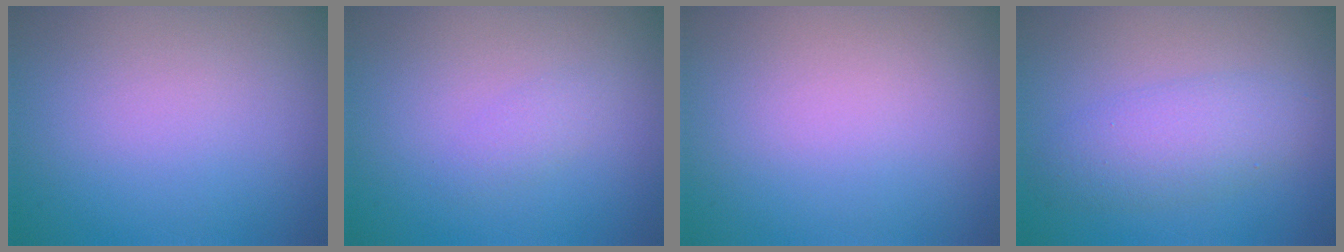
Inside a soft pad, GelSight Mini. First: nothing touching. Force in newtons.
{"total": 1.1, "press": 1.1, "slide": 0.0}
{"total": 0.0}
{"total": 3.6, "press": 3.6, "slide": 0.1}